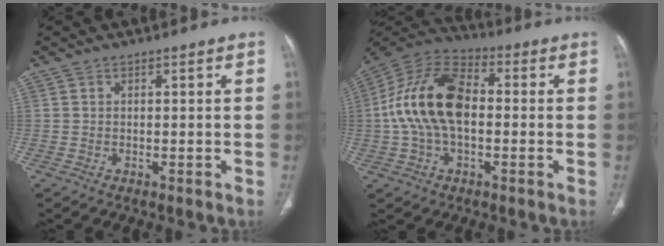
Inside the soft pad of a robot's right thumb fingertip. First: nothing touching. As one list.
[{"total": 16.3, "force": [-0.4, 9.7, 13.2], "torque": [-0.253, 0.037, -0.016]}]